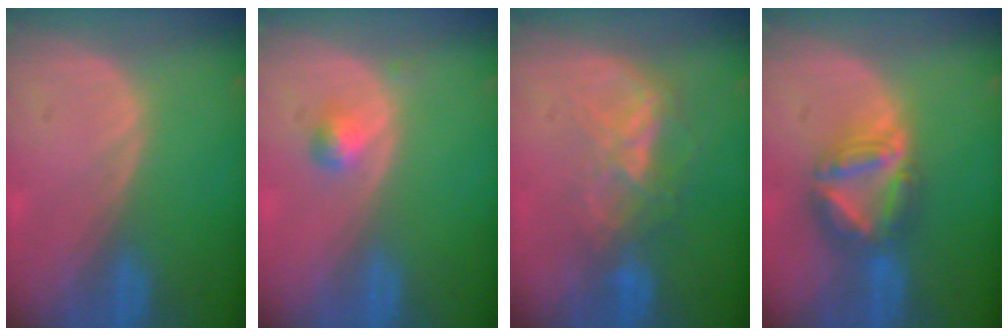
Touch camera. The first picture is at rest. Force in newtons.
{"total": 2.0, "press": 2.0, "slide": 0.2}
{"total": 6.4, "press": 5.9, "slide": 2.5}
{"total": 7.8, "press": 6.8, "slide": 3.8}